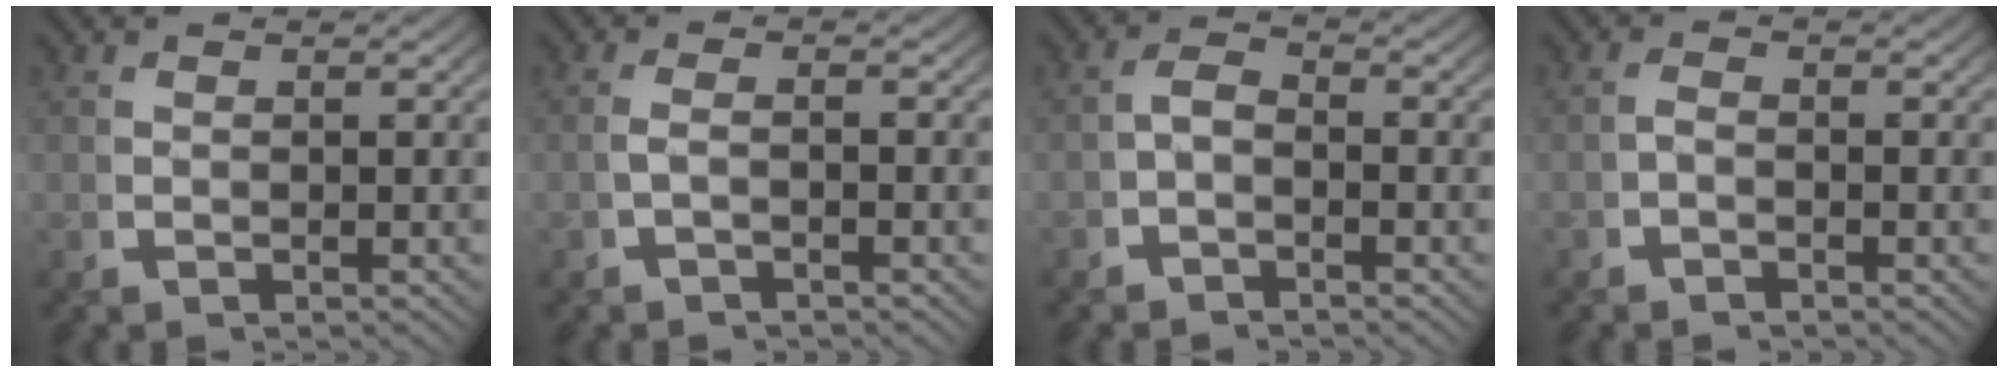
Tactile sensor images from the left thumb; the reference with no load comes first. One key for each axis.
{"total": 1.3, "fx": -0.9, "fy": 0.2, "fz": 0.9, "tx": -0.021, "ty": 0.000, "tz": -0.016}
{"total": 2.2, "fx": -1.1, "fy": 1.3, "fz": 1.3, "tx": -0.022, "ty": -0.004, "tz": -0.021}
{"total": 1.0, "fx": -0.9, "fy": 0.2, "fz": 0.3, "tx": -0.004, "ty": 0.001, "tz": -0.021}